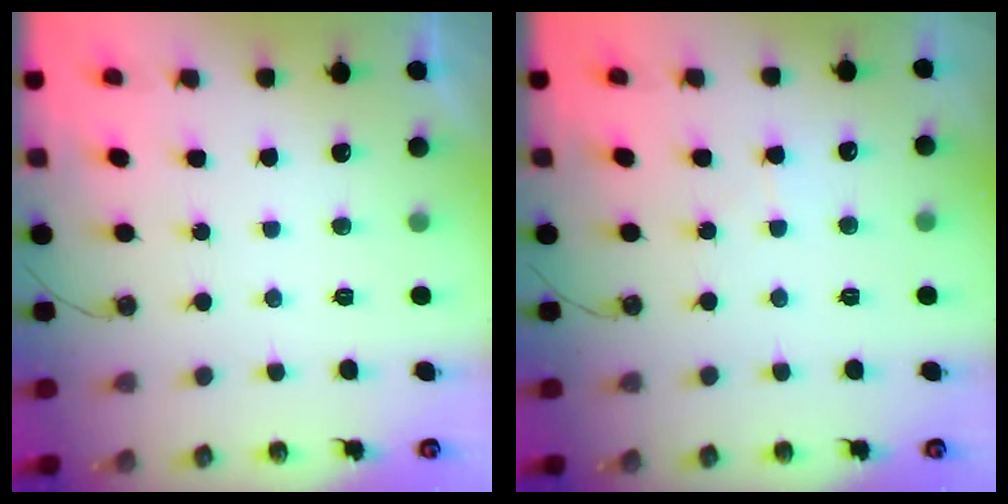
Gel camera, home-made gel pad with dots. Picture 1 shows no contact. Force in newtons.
{"total": 5.6, "press": 5.6, "slide": 0.7}